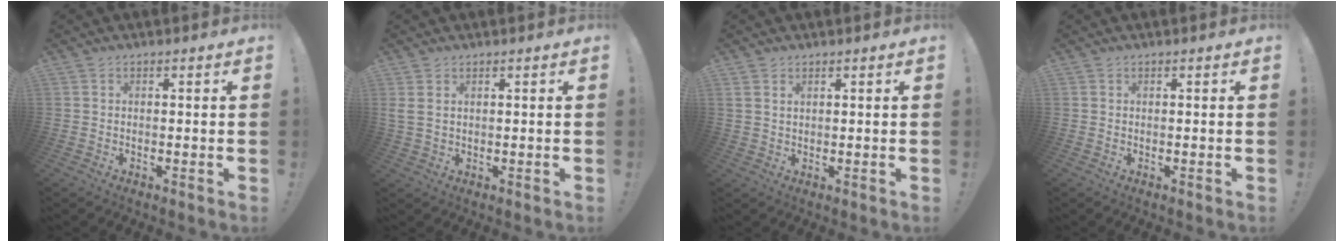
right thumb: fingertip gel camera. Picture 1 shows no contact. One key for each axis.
{"total": 2.9, "fx": 1.3, "fy": 1.6, "fz": 2.1, "tx": -0.041, "ty": 0.001, "tz": 0.025}
{"total": 1.8, "fx": 0.9, "fy": 1.3, "fz": 0.8, "tx": -0.017, "ty": 0.002, "tz": 0.017}
{"total": 0.0}